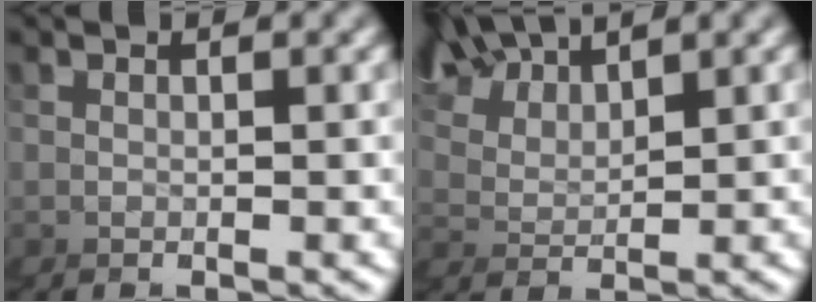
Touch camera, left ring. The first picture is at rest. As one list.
[{"total": 3.7, "force": [3.3, 1.6, 0.2], "torque": [-0.063, 0.023, 0.040]}]